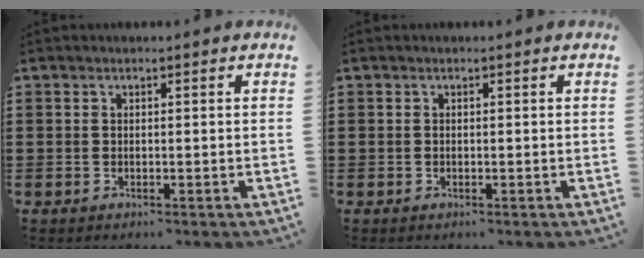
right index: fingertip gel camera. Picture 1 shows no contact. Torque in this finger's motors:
{"motor_torque": [2.14, 0.00, 0.03, 0.02]}